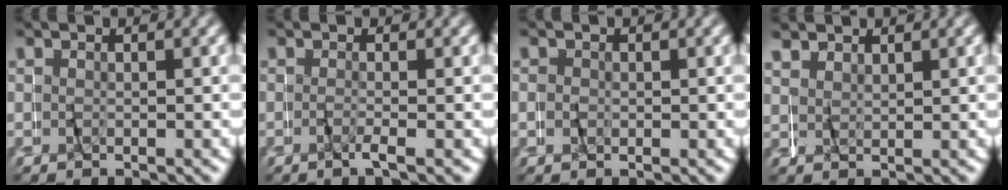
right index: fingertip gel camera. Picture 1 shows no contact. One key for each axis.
{"total": 1.2, "fx": -0.9, "fy": -0.4, "fz": 0.6, "tx": -0.022, "ty": -0.003, "tz": -0.015}
{"total": 1.7, "fx": 0.3, "fy": 1.5, "fz": 0.5, "tx": -0.010, "ty": 0.000, "tz": 0.002}
{"total": 1.5, "fx": 1.5, "fy": 0.3, "fz": -0.2, "tx": -0.008, "ty": -0.002, "tz": 0.029}